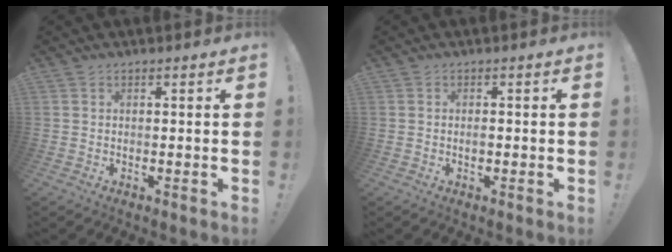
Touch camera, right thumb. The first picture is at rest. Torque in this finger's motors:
{"motor_torque": [0.11, 0.07, 0.09, -0.19, 0.00]}